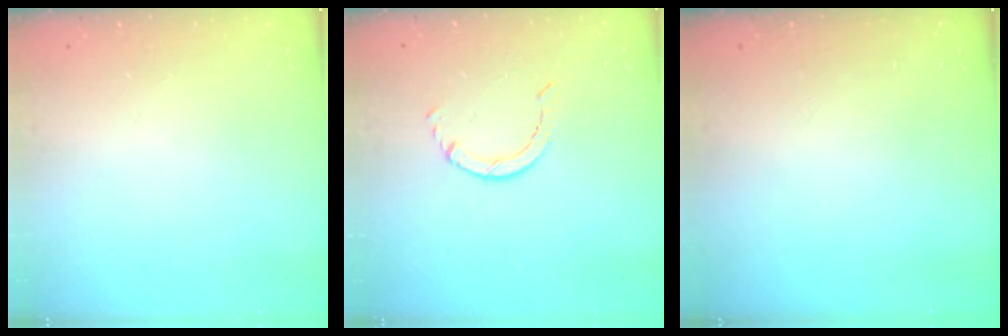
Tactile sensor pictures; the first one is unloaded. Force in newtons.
{"total": 0.6, "press": 0.6, "slide": 0.1}
{"total": 0.0}